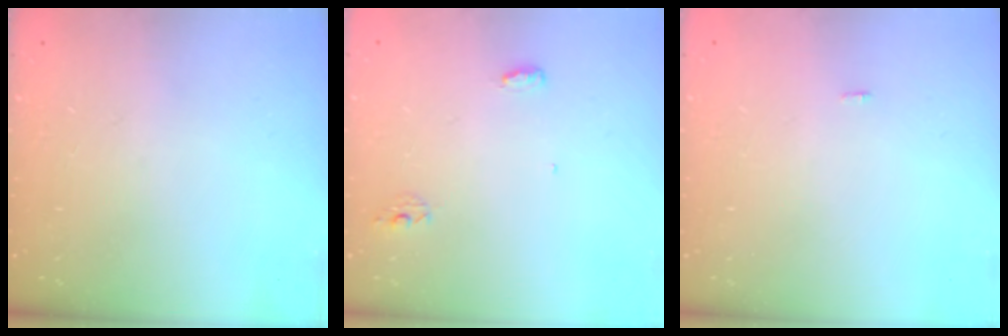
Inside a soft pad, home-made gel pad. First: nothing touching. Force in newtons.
{"total": 5.2, "press": 4.4, "slide": 2.7}
{"total": 6.1, "press": 1.7, "slide": 5.9}